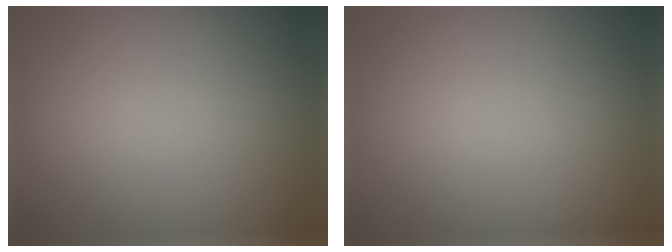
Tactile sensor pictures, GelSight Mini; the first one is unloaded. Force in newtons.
{"total": 0.0}